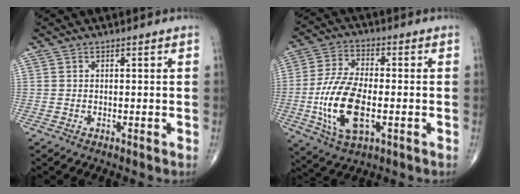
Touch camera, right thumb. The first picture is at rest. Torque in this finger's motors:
{"motor_torque": [0.88, 1.11, 1.54, -0.29, 0.54]}